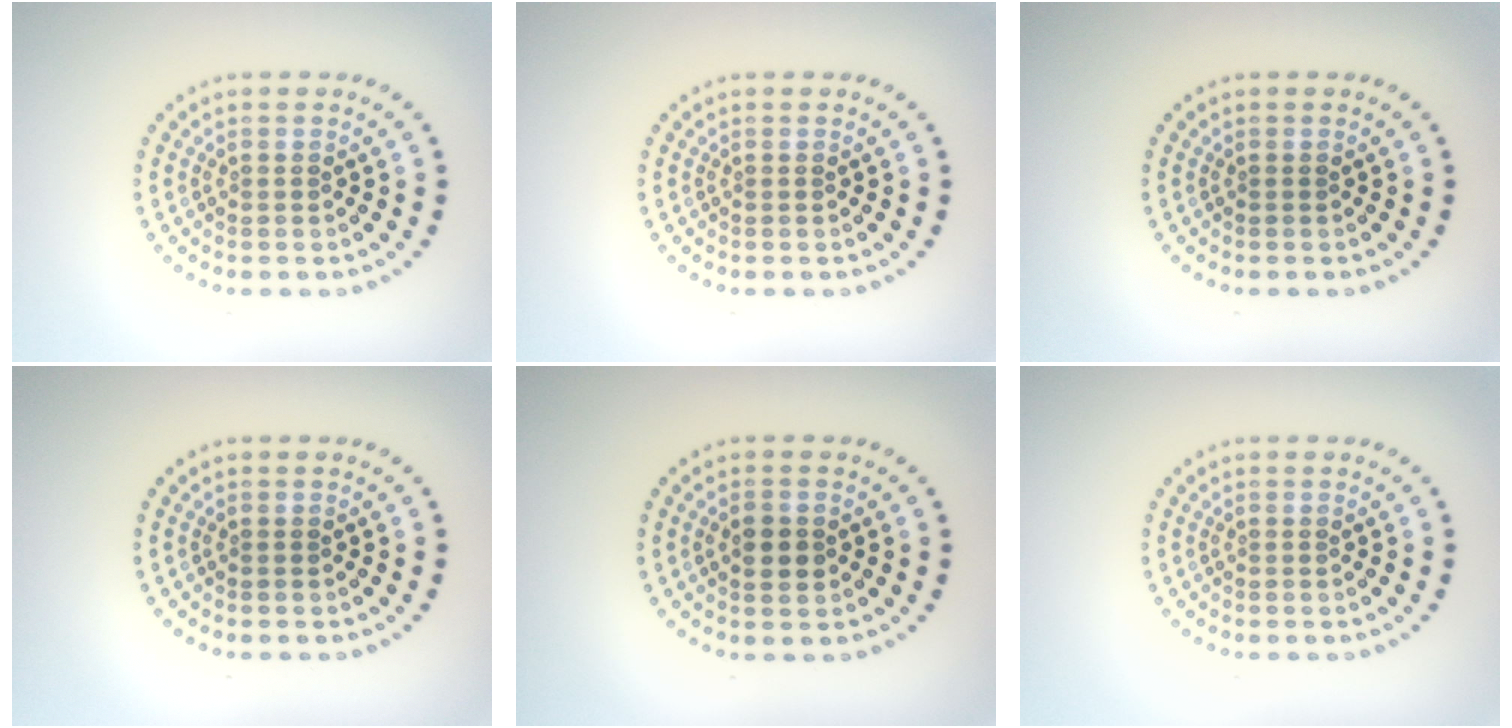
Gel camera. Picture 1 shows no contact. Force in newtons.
{"total": 0.0}
{"total": 0.0}
{"total": 0.0}
{"total": 2.3, "press": 2.3, "slide": 0.1}
{"total": 0.0}